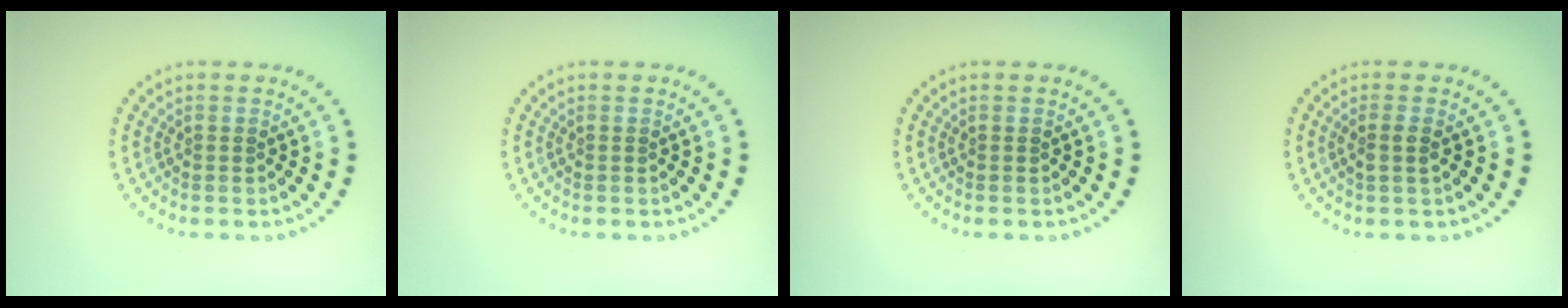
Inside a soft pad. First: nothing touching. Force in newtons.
{"total": 0.0}
{"total": 0.0}
{"total": 1.3, "press": 1.1, "slide": 0.6}